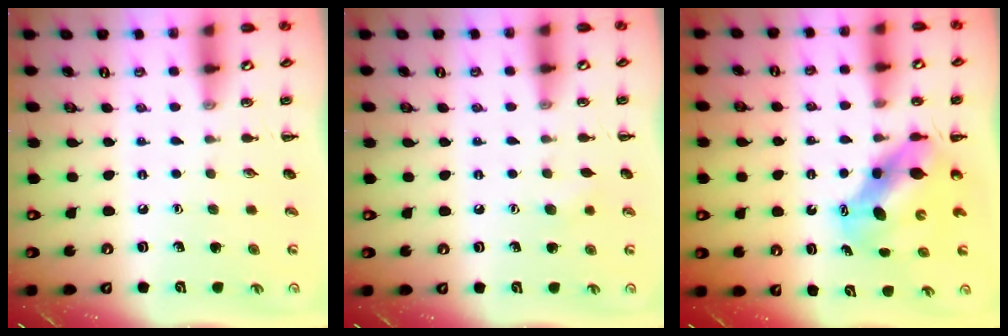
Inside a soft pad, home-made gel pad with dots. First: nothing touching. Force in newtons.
{"total": 5.3, "press": 5.2, "slide": 1.1}
{"total": 6.7, "press": 6.6, "slide": 1.2}